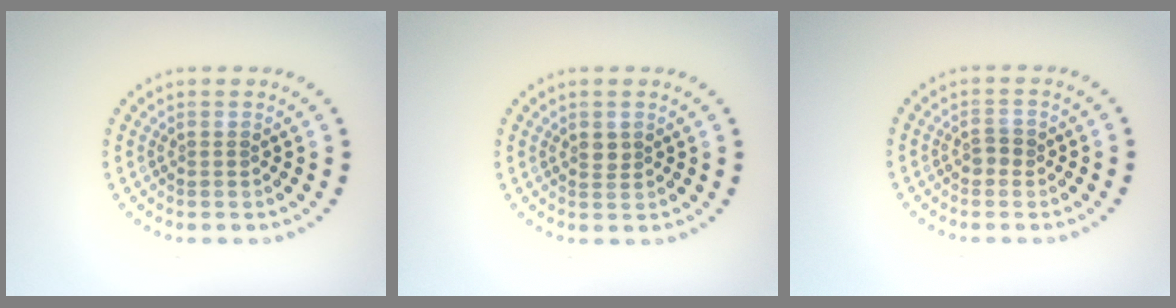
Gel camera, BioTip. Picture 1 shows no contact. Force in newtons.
{"total": 1.2, "press": 1.0, "slide": 0.5}
{"total": 1.1, "press": 1.1, "slide": 0.2}